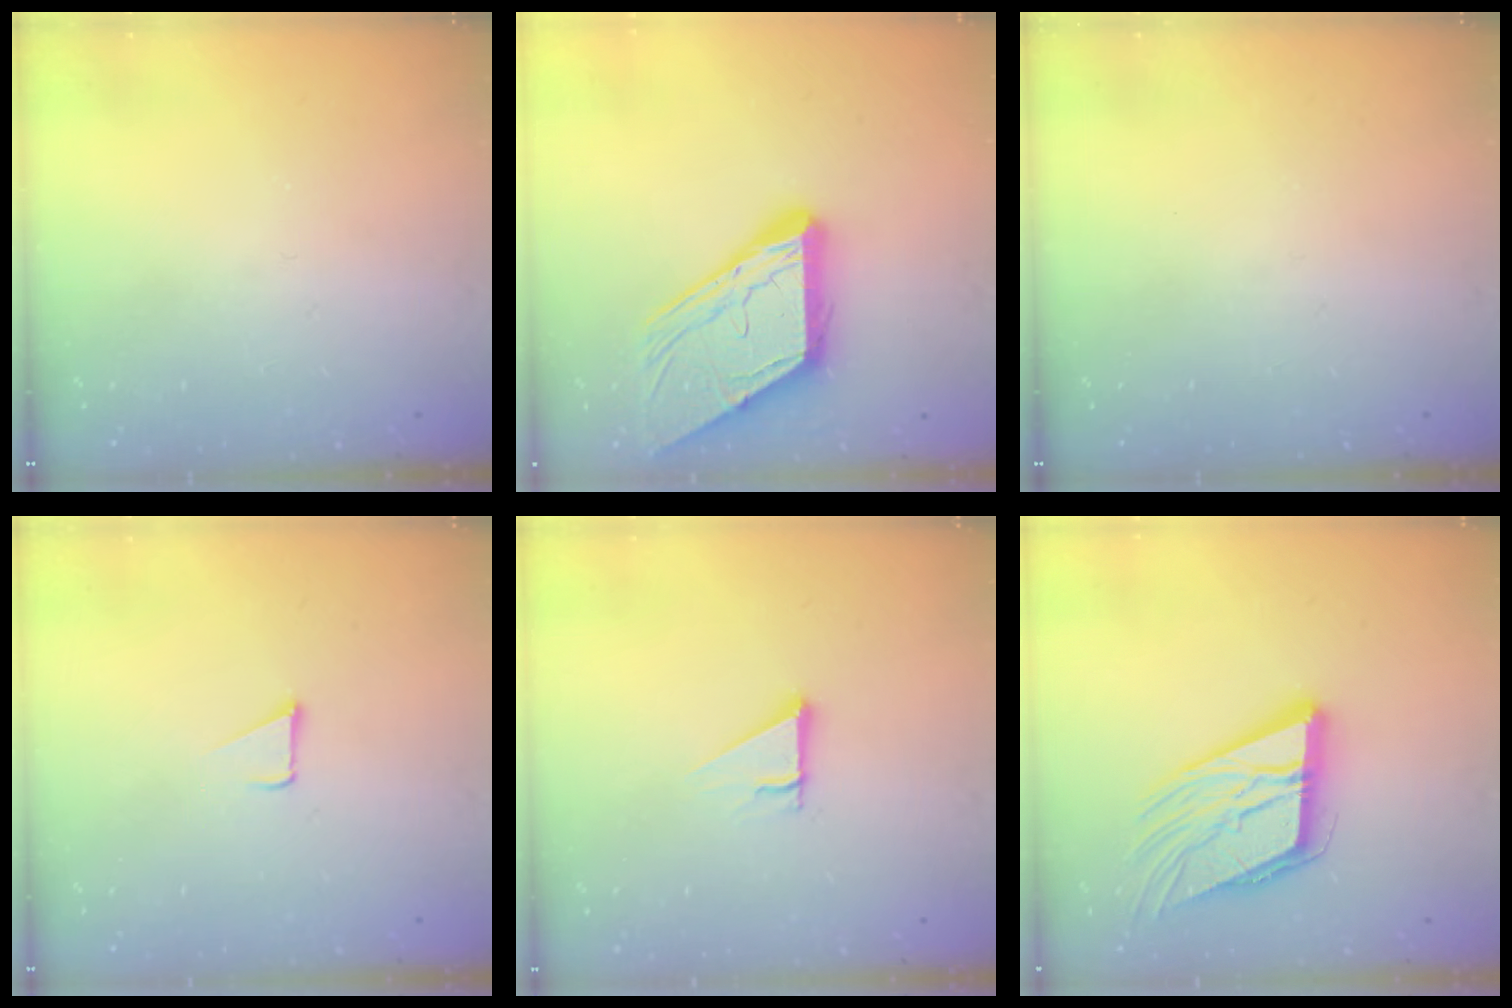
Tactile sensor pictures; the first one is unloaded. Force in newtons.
{"total": 13.5, "press": 13.4, "slide": 1.6}
{"total": 0.0}
{"total": 1.7, "press": 1.7, "slide": 0.1}
{"total": 2.5, "press": 2.5, "slide": 0.2}
{"total": 16.2, "press": 15.9, "slide": 2.9}